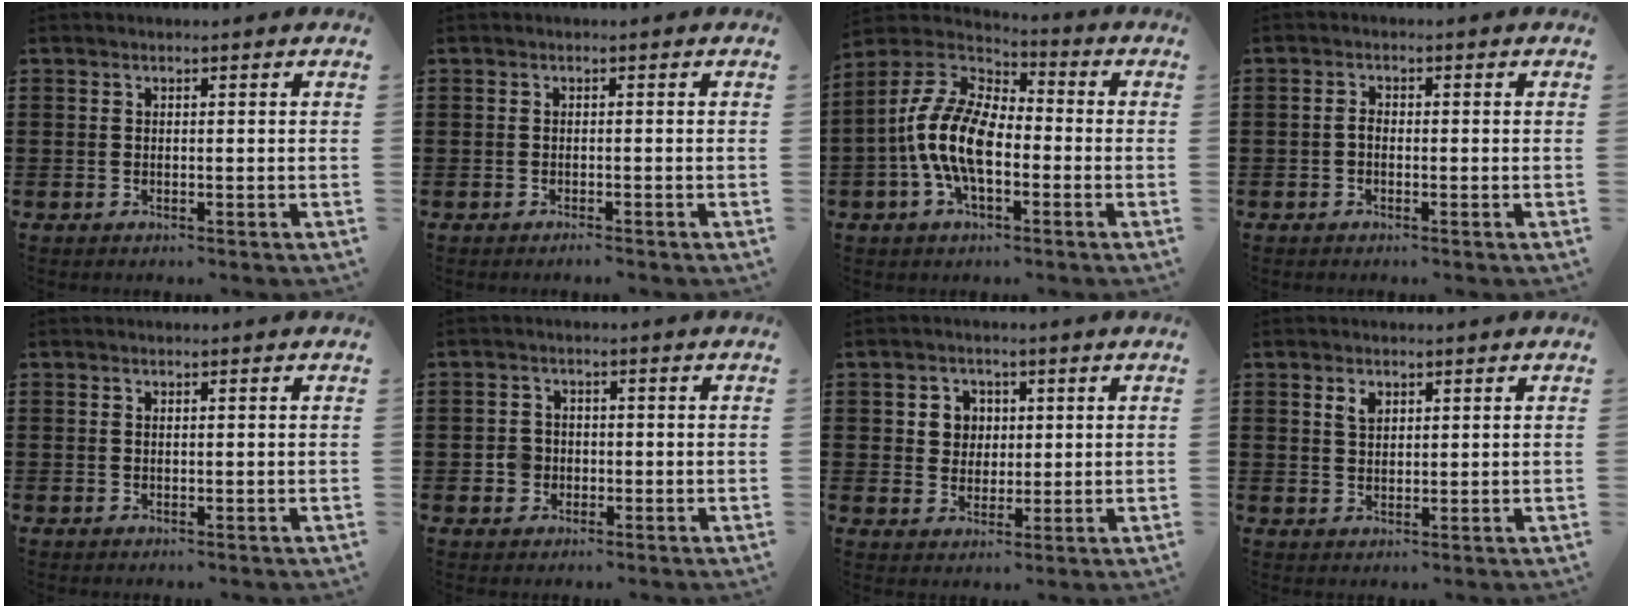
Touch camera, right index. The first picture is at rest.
{"total": 0.7, "force": [-0.7, 0.0, 0.1], "torque": [-0.004, -0.004, -0.015]}
{"total": 12.0, "force": [-2.8, 5.8, 10.2], "torque": [-0.253, -0.005, -0.061]}
{"total": 1.3, "force": [-0.5, 0.8, 1.0], "torque": [-0.020, 0.001, -0.010]}
{"total": 0.0}
{"total": 2.8, "force": [-0.7, 2.5, 1.0], "torque": [-0.027, 0.006, -0.015]}
{"total": 4.0, "force": [1.0, 3.7, 1.0], "torque": [-0.037, 0.013, 0.015]}
{"total": 2.2, "force": [1.3, 1.3, 1.2], "torque": [-0.027, 0.004, 0.025]}